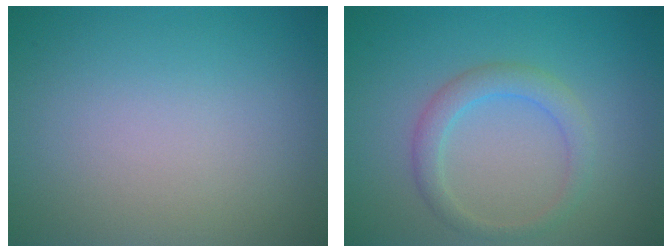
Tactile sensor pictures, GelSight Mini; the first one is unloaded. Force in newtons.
{"total": 2.5, "press": 2.5, "slide": 0.1}